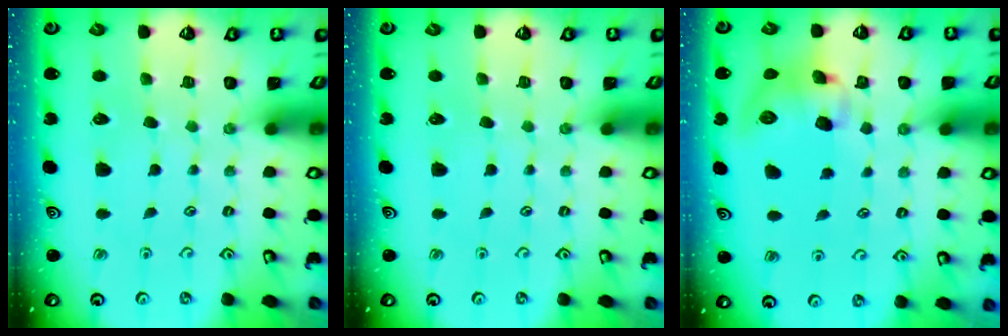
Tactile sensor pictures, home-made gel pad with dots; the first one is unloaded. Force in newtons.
{"total": 0.0}
{"total": 9.7, "press": 9.6, "slide": 1.0}